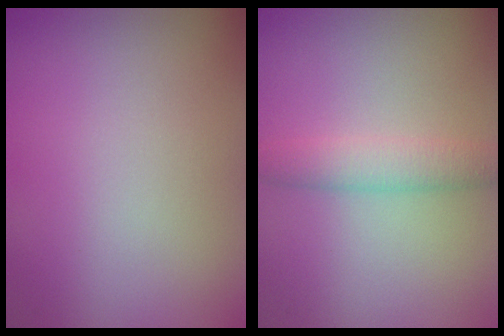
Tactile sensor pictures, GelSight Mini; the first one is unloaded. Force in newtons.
{"total": 2.6, "press": 2.6, "slide": 0.1}